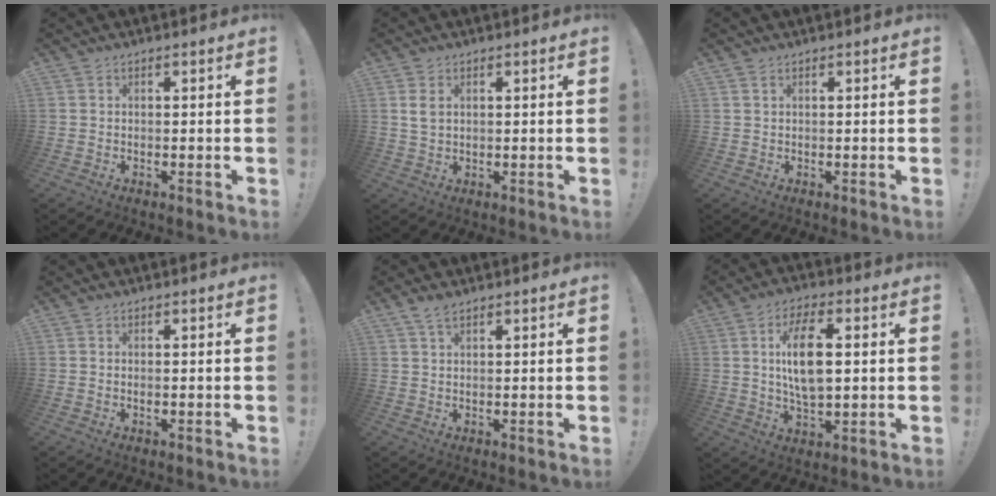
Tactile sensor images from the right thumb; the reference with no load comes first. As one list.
[{"total": 3.4, "force": [1.3, 2.1, 2.4], "torque": [-0.046, -0.002, 0.021]}, {"total": 1.0, "force": [0.7, 0.5, 0.5], "torque": [-0.008, 0.000, 0.012]}, {"total": 0.6, "force": [0.2, 0.1, 0.6], "torque": [-0.009, -0.001, 0.002]}, {"total": 3.1, "force": [2.2, 1.1, 1.9], "torque": [-0.037, -0.006, 0.040]}, {"total": 12.7, "force": [2.1, 6.3, 10.8], "torque": [-0.185, -0.001, 0.032]}]